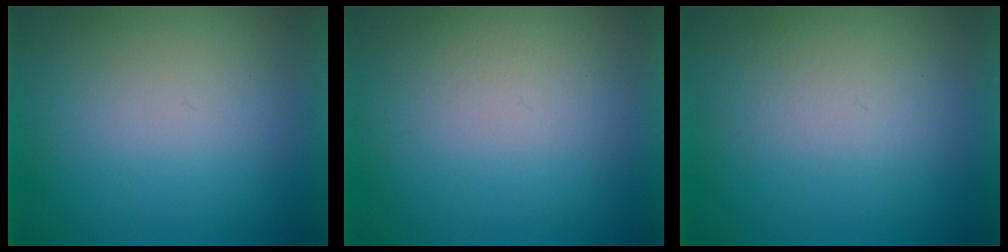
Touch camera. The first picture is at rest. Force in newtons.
{"total": 2.0}
{"total": 3.5}